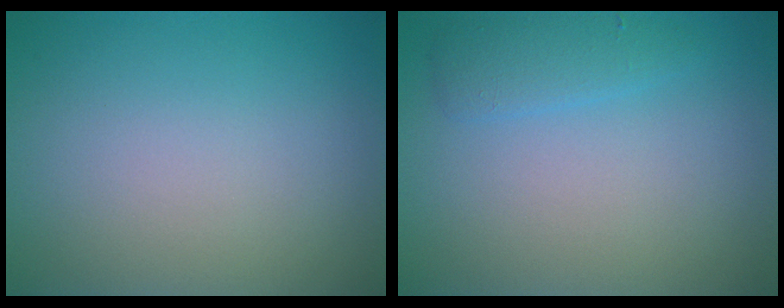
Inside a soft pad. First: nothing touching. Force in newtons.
{"total": 1.8, "press": 1.8, "slide": 0.2}